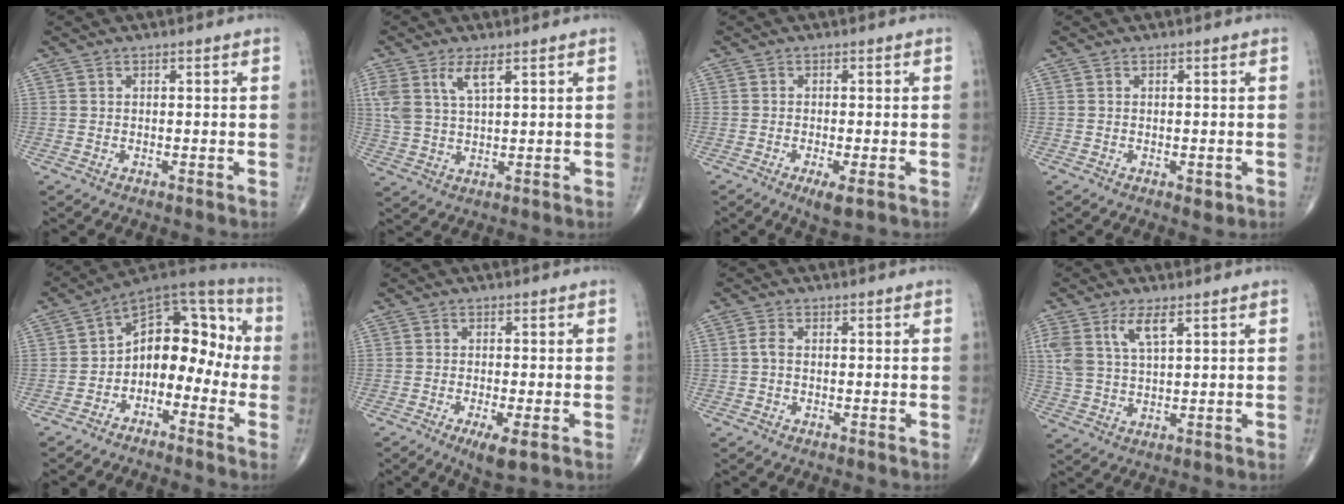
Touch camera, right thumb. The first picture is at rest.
{"total": 6.1, "force": [3.1, 2.2, 4.8], "torque": [-0.107, -0.008, 0.068]}
{"total": 3.3, "force": [-1.5, 0.6, 2.9], "torque": [-0.052, -0.009, -0.026]}
{"total": 1.3, "force": [-0.3, 0.7, 1.0], "torque": [-0.006, -0.002, -0.001]}
{"total": 13.6, "force": [-3.1, 9.0, 9.6], "torque": [-0.096, 0.082, -0.065]}
{"total": 4.5, "force": [-2.1, 0.9, 3.9], "torque": [-0.069, -0.011, -0.035]}
{"total": 1.6, "force": [-0.1, 0.9, 1.3], "torque": [-0.025, 0.002, -0.005]}
{"total": 7.1, "force": [3.4, 2.8, 5.5], "torque": [-0.122, -0.007, 0.074]}